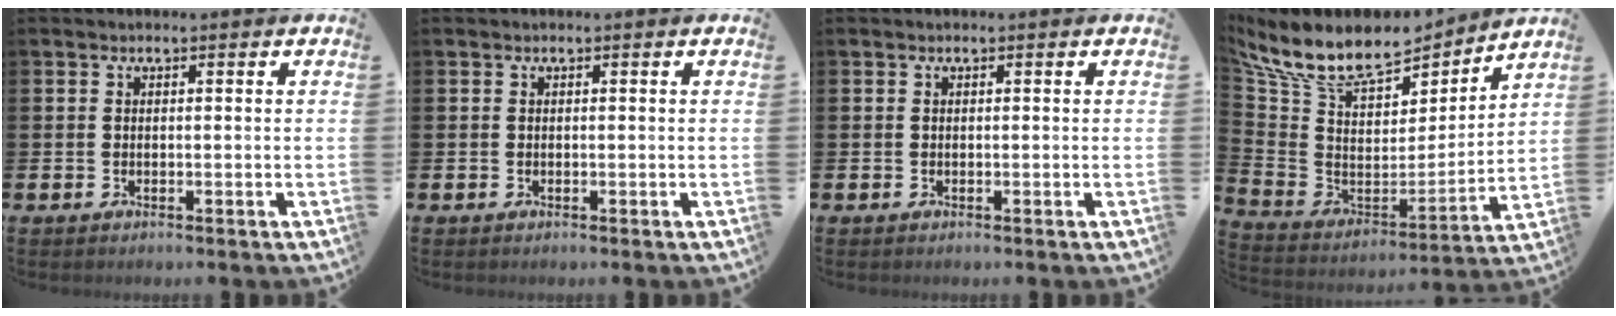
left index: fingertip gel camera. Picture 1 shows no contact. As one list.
[{"total": 0.0}, {"total": 0.0}, {"total": 11.5, "force": [9.4, 4.6, 4.8], "torque": [-0.136, -0.056, 0.170]}]